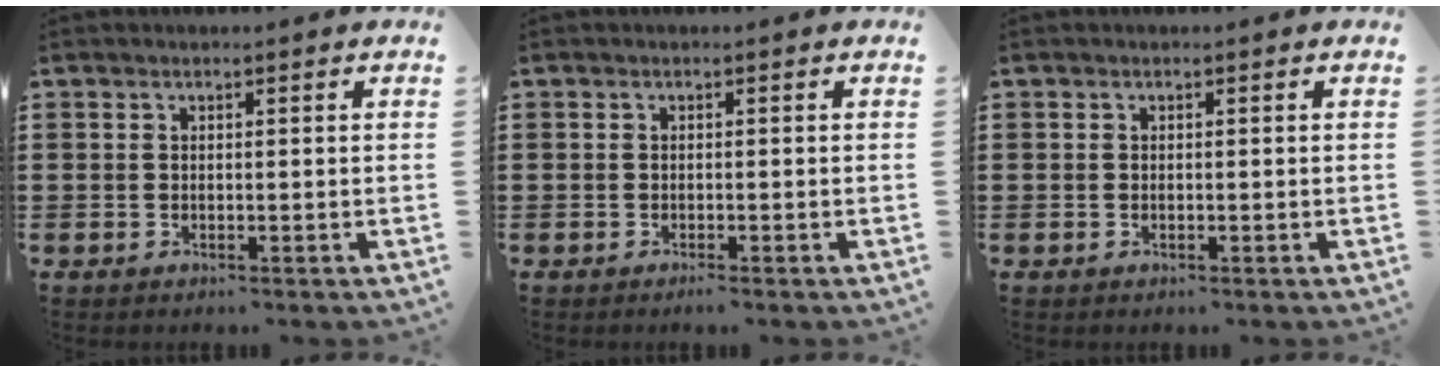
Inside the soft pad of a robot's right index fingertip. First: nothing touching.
{"total": 0.7, "force": [-0.5, 0.0, 0.4], "torque": [-0.008, -0.002, -0.011]}
{"total": 0.0}